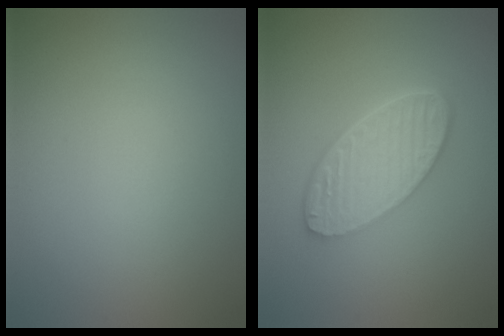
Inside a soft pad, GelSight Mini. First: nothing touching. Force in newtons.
{"total": 6.0, "press": 4.4, "slide": 4.1}